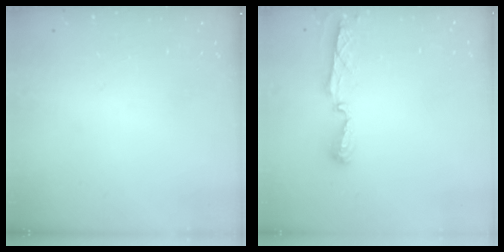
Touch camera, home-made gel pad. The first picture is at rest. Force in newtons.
{"total": 5.6, "press": 5.5, "slide": 0.6}